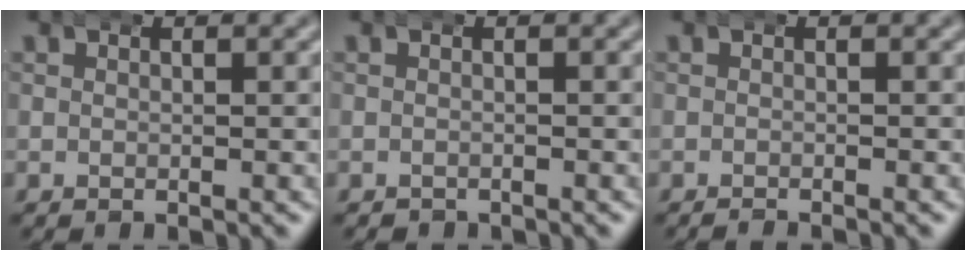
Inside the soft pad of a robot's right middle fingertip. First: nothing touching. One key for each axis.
{"total": 0.7, "fx": -0.7, "fy": 0.1, "fz": -0.2, "tx": -0.002, "ty": -0.007, "tz": -0.006}
{"total": 1.1, "fx": -1.1, "fy": 0.0, "fz": 0.1, "tx": -0.003, "ty": -0.006, "tz": -0.016}